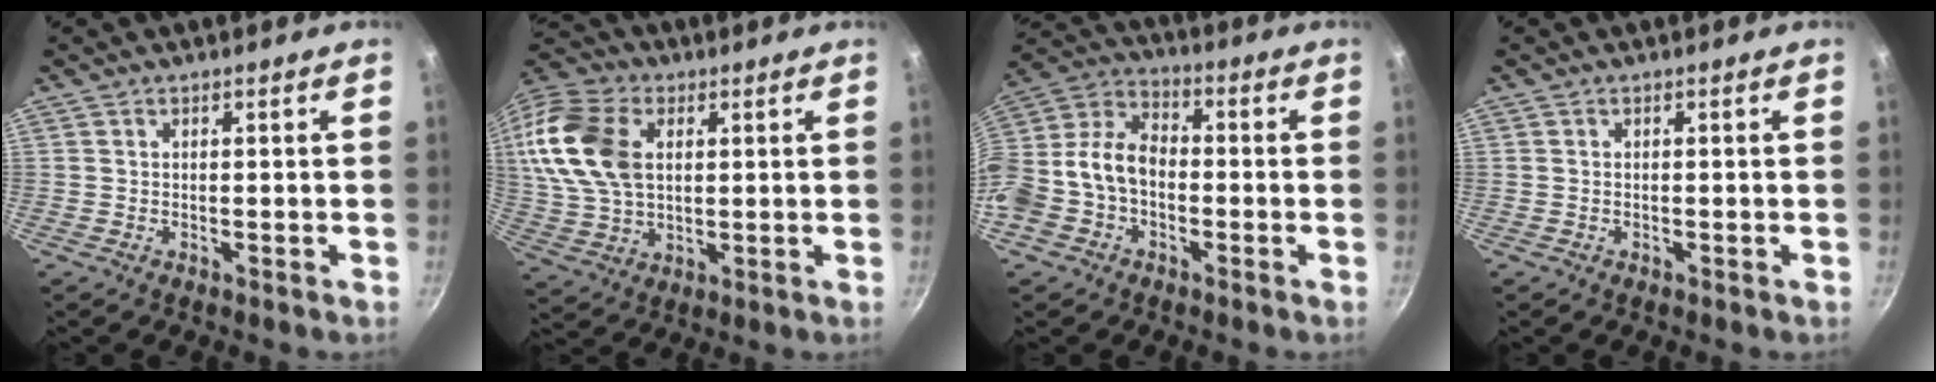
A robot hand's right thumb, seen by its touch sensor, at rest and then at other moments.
{"total": 18.4, "force": [3.7, 12.4, 13.1], "torque": [-0.260, 0.010, 0.068]}
{"total": 15.3, "force": [-3.1, 11.1, 10.0], "torque": [-0.191, 0.060, -0.073]}
{"total": 0.0}